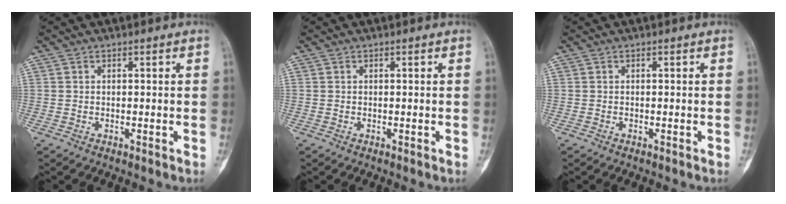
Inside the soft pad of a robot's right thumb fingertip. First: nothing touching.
{"total": 0.0}
{"total": 0.0}